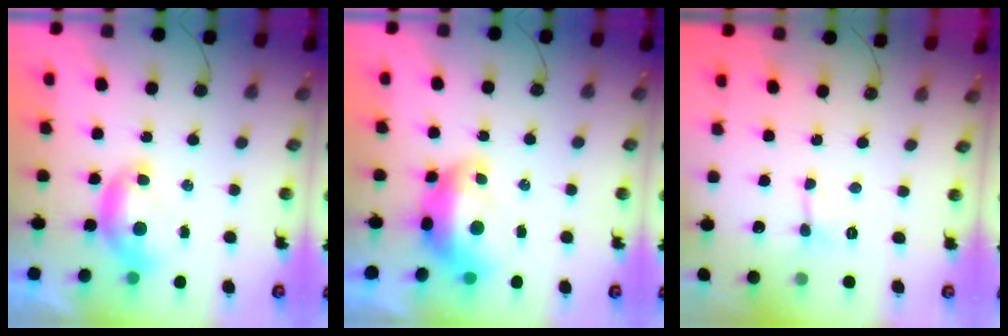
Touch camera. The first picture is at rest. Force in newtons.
{"total": 3.1, "press": 3.0, "slide": 0.7}
{"total": 3.4, "press": 3.3, "slide": 0.7}